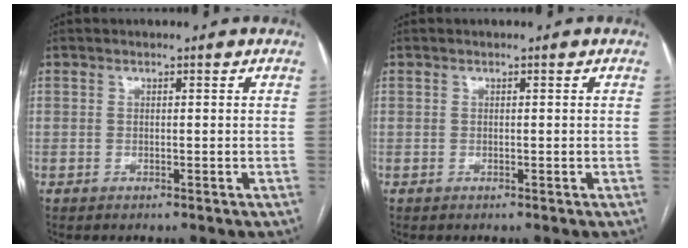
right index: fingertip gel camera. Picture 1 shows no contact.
{"total": 0.0}